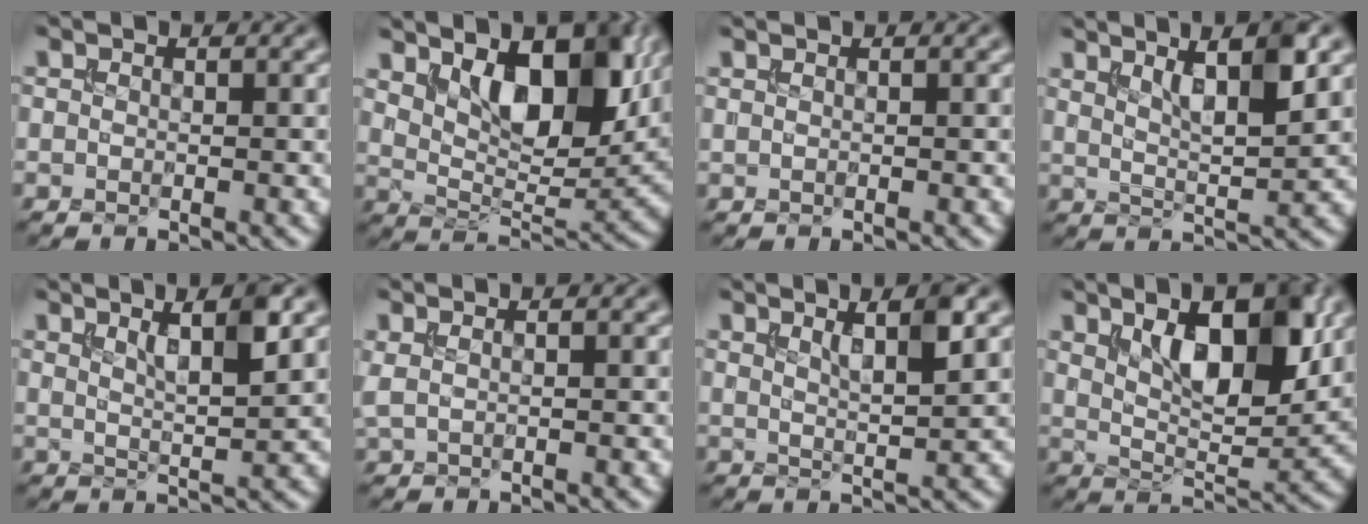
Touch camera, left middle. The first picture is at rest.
{"total": 9.2, "force": [4.1, 4.5, 6.9], "torque": [-0.109, -0.008, 0.068]}
{"total": 0.0}
{"total": 5.8, "force": [3.1, 1.4, 4.7], "torque": [-0.064, 0.011, 0.044]}
{"total": 4.7, "force": [2.6, 1.0, 3.7], "torque": [-0.047, 0.010, 0.036]}
{"total": 1.4, "force": [0.7, 0.7, 1.0], "torque": [-0.016, 0.001, 0.010]}
{"total": 4.1, "force": [2.3, 0.8, 3.2], "torque": [-0.040, 0.009, 0.032]}
{"total": 9.1, "force": [3.9, 3.7, 7.4], "torque": [-0.116, 0.000, 0.066]}